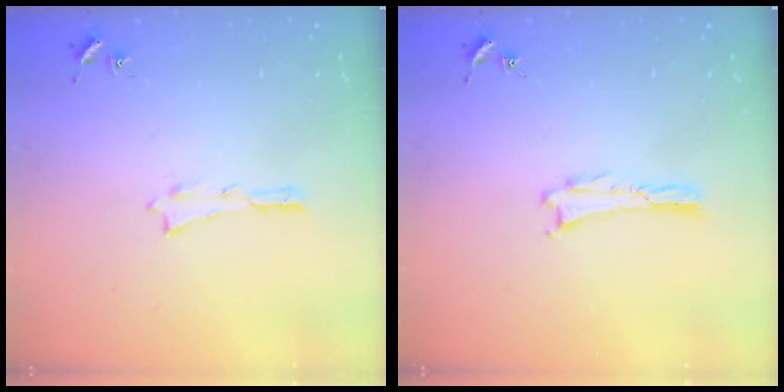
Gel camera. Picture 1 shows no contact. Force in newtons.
{"total": 0.0}